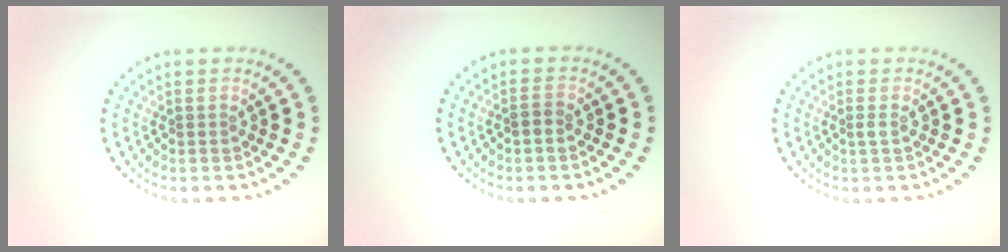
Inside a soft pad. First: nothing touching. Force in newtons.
{"total": 0.8, "press": 0.8, "slide": 0.3}
{"total": 0.5, "press": 0.4, "slide": 0.3}